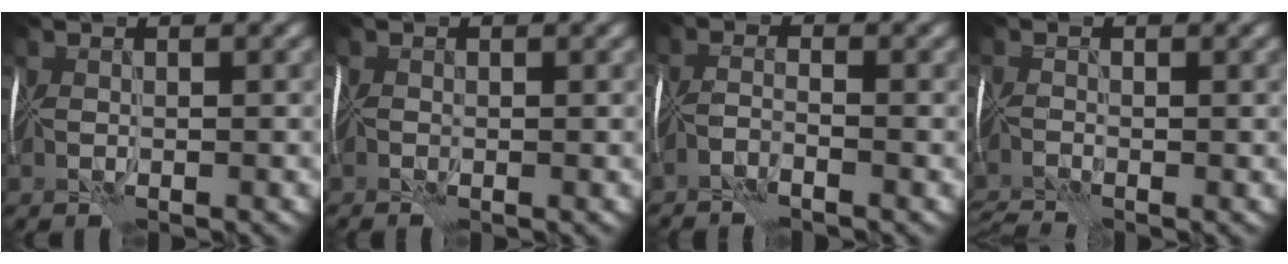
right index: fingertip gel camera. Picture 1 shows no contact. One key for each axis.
{"total": 0.6, "fx": -0.6, "fy": 0.3, "fz": 0.1, "tx": 0.001, "ty": 0.001, "tz": -0.012}
{"total": 1.3, "fx": -1.2, "fy": -0.4, "fz": 0.4, "tx": -0.014, "ty": 0.004, "tz": -0.032}
{"total": 3.0, "fx": -2.9, "fy": -0.1, "fz": 0.5, "tx": -0.015, "ty": -0.016, "tz": -0.061}